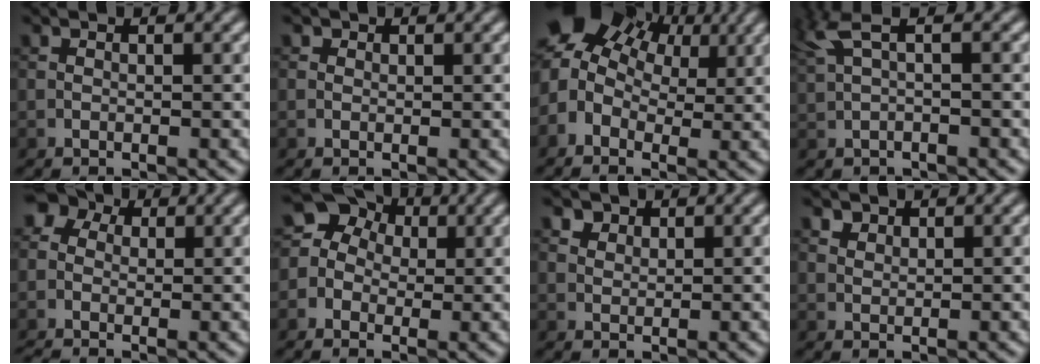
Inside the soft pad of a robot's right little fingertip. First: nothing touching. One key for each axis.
{"total": 0.9, "fx": 0.5, "fy": 0.7, "fz": 0.3, "tx": 0.002, "ty": -0.003, "tz": -0.006}
{"total": 7.9, "fx": 3.0, "fy": 5.3, "fz": 5.0, "tx": -0.082, "ty": 0.019, "tz": 0.046}
{"total": 2.0, "fx": 0.9, "fy": 0.4, "fz": 1.7, "tx": -0.038, "ty": 0.005, "tz": 0.019}
{"total": 3.7, "fx": 0.1, "fy": 3.2, "fz": 1.9, "tx": -0.034, "ty": 0.022, "tz": -0.014}
{"total": 7.5, "fx": 1.6, "fy": 6.5, "fz": 3.2, "tx": -0.032, "ty": 0.043, "tz": -0.019}
{"total": 2.9, "fx": 2.2, "fy": 1.6, "fz": 1.0, "tx": -0.020, "ty": 0.006, "tz": 0.028}
{"total": 1.7, "fx": 1.5, "fy": 0.8, "fz": 0.4, "tx": -0.003, "ty": 0.002, "tz": 0.017}